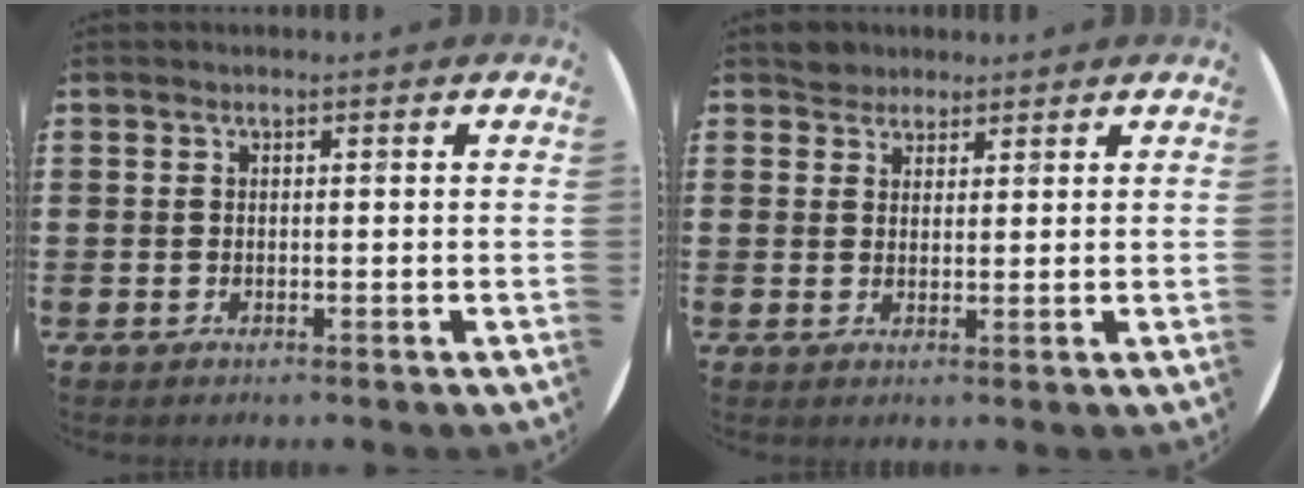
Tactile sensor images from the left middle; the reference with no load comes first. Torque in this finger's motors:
{"motor_torque": [0.43, -0.36, 0.01, 0.01]}